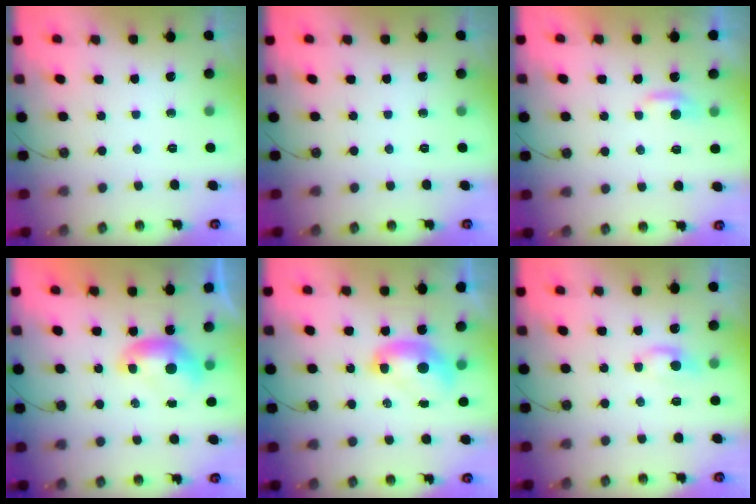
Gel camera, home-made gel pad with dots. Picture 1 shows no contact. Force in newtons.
{"total": 0.0}
{"total": 1.5, "press": 1.5, "slide": 0.3}
{"total": 0.0}
{"total": 2.2, "press": 2.2, "slide": 0.2}
{"total": 0.8, "press": 0.6, "slide": 0.5}